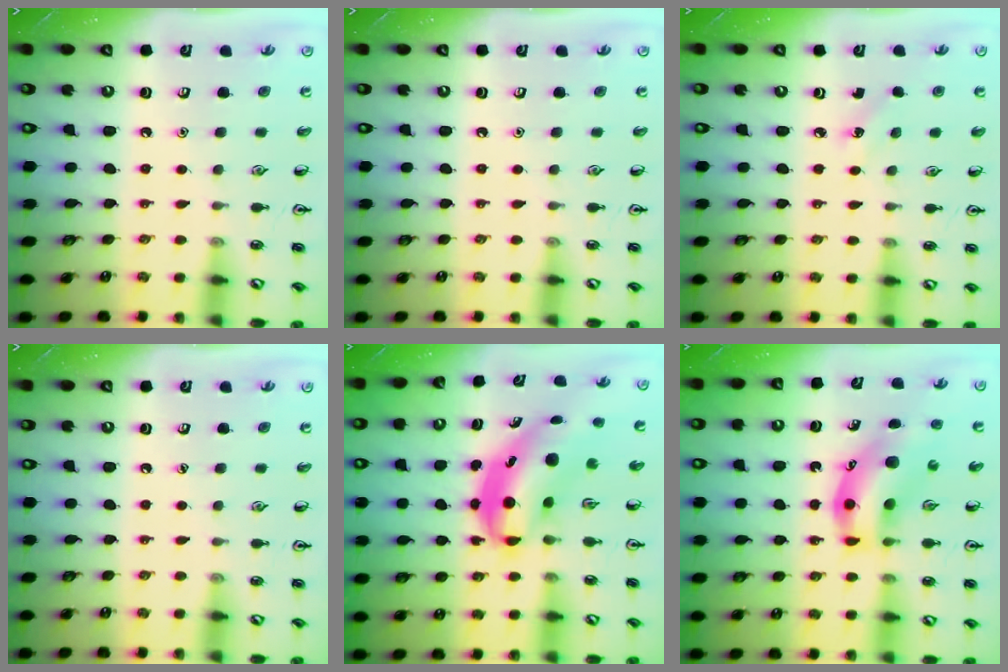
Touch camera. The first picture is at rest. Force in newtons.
{"total": 0.0}
{"total": 1.9, "press": 1.7, "slide": 0.8}
{"total": 0.0}
{"total": 6.9, "press": 6.6, "slide": 1.8}
{"total": 11.3, "press": 10.9, "slide": 3.1}